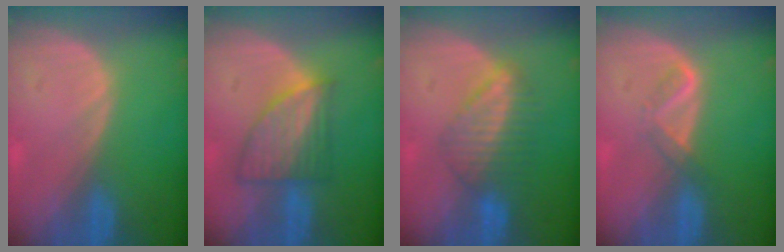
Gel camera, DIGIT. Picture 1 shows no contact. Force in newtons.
{"total": 7.0, "press": 6.4, "slide": 2.8}
{"total": 6.4, "press": 6.0, "slide": 2.0}
{"total": 2.4, "press": 2.4, "slide": 0.7}